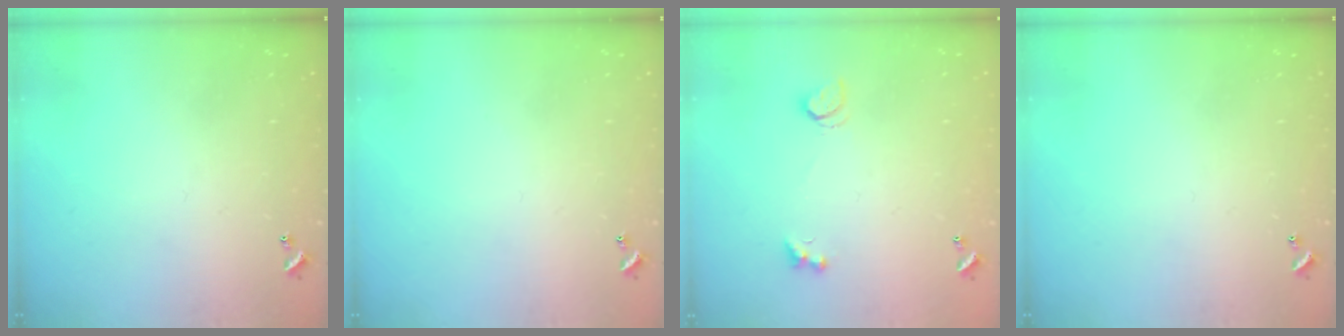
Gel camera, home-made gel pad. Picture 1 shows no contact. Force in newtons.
{"total": 0.0}
{"total": 2.3, "press": 1.9, "slide": 1.1}
{"total": 0.0}